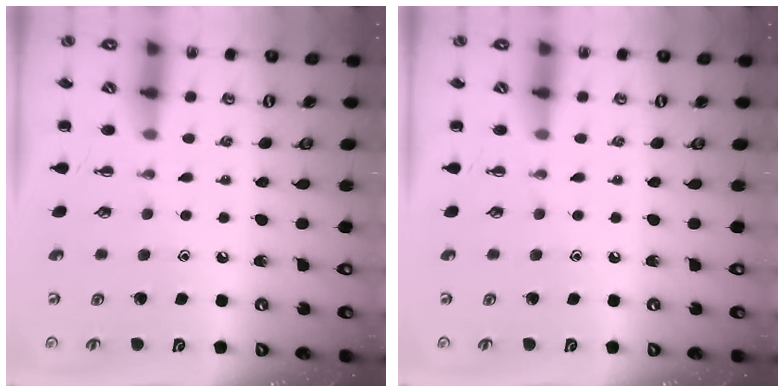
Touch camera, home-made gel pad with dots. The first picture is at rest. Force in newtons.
{"total": 0.0}